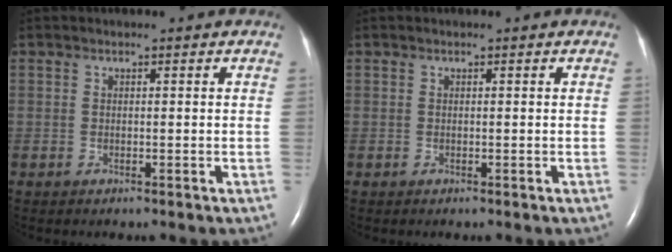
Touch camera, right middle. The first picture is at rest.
{"total": 0.0}